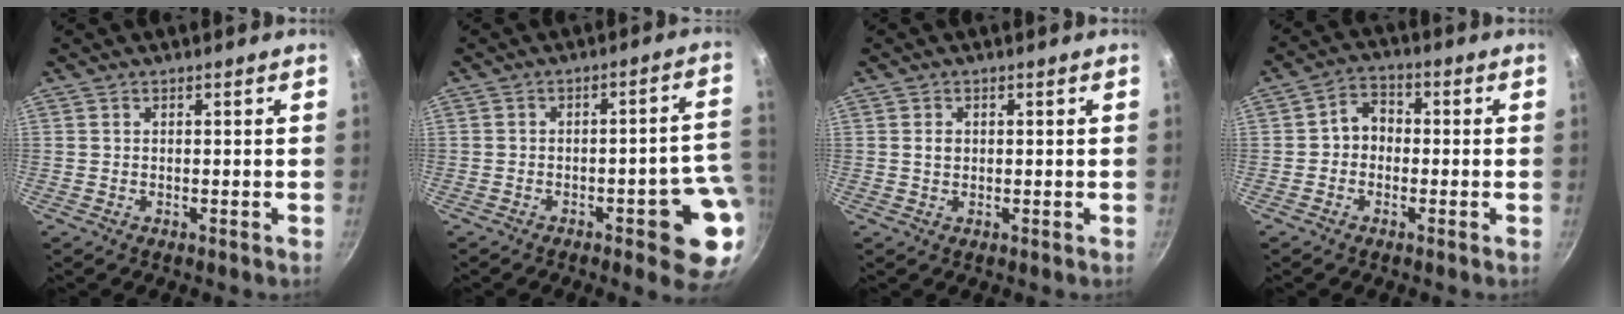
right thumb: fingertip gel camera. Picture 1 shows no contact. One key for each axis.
{"total": 11.3, "fx": -3.7, "fy": 3.5, "fz": 10.0, "tx": -0.075, "ty": 0.032, "tz": -0.042}
{"total": 1.5, "fx": 0.2, "fy": 1.2, "fz": 0.9, "tx": -0.012, "ty": 0.001, "tz": 0.003}
{"total": 4.8, "fx": -0.6, "fy": 3.9, "fz": 2.7, "tx": -0.020, "ty": 0.017, "tz": -0.023}